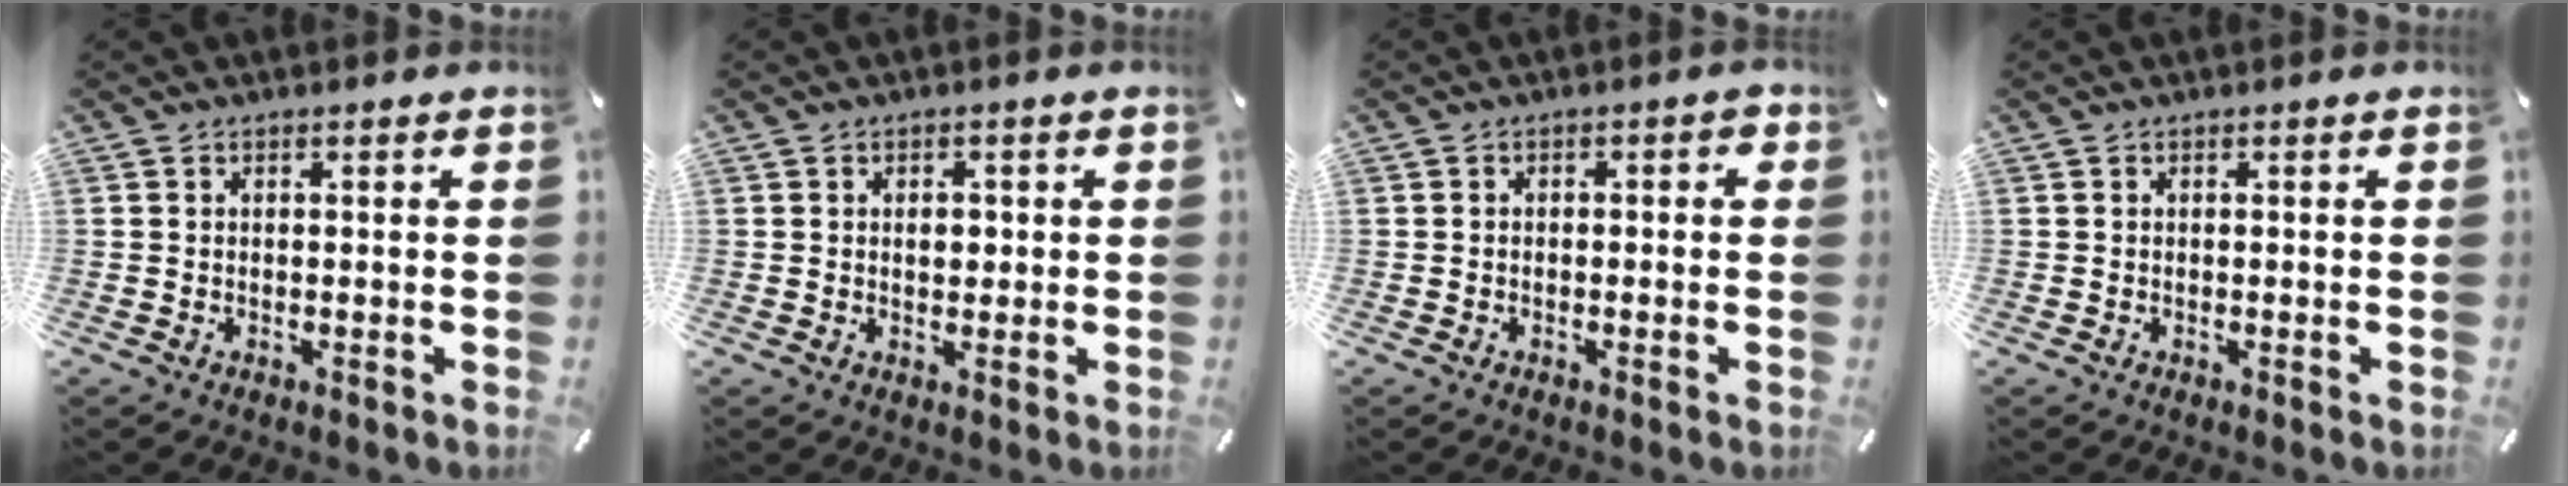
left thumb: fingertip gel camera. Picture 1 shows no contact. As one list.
[{"total": 2.5, "force": [0.2, 1.9, 1.6], "torque": [-0.017, -0.001, -0.002]}, {"total": 1.5, "force": [-0.7, 0.8, 1.1], "torque": [-0.020, 0.006, -0.015]}, {"total": 0.0}]